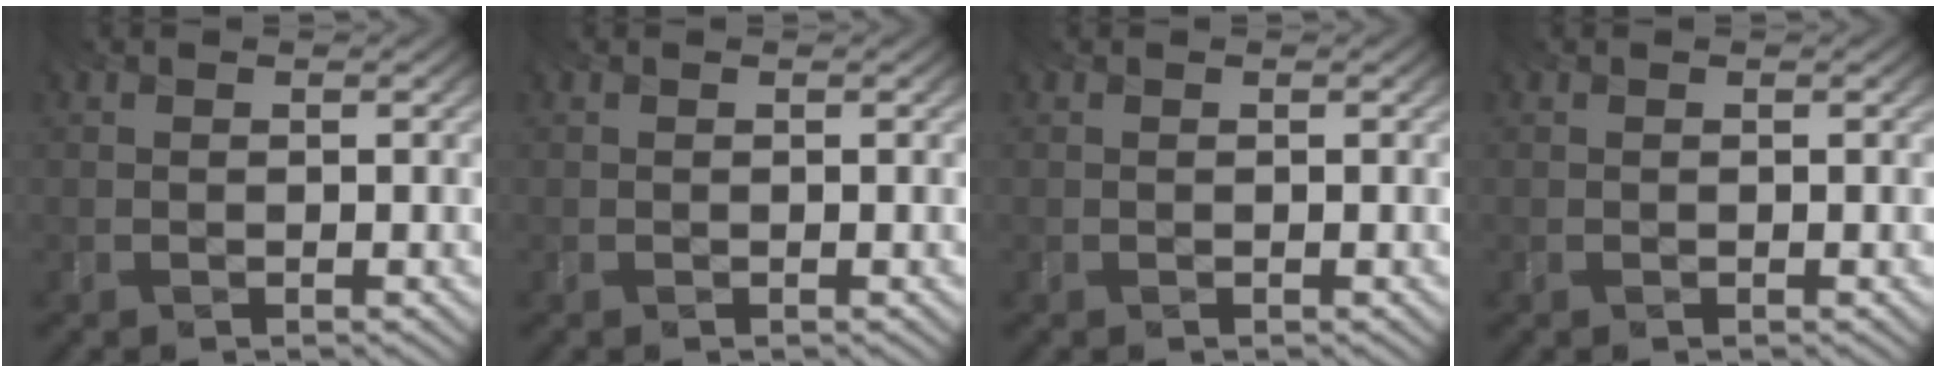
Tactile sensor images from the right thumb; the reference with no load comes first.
{"total": 0.0}
{"total": 0.0}
{"total": 0.0}